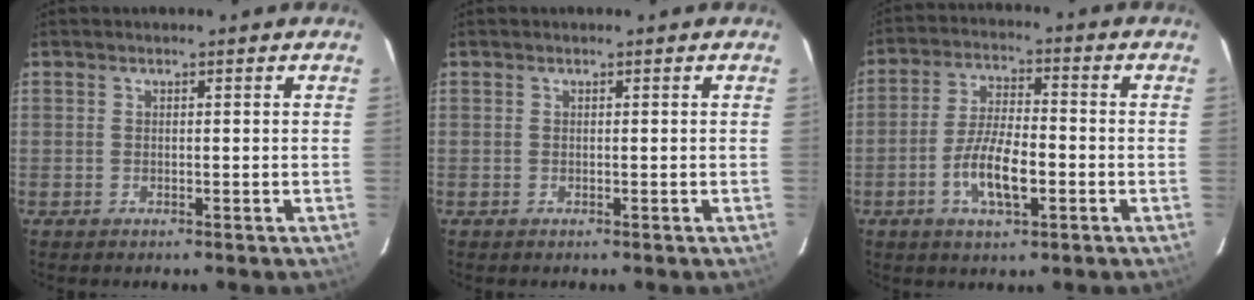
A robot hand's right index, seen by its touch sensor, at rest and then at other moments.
{"total": 0.0}
{"total": 9.2, "force": [-3.2, 3.1, 8.1], "torque": [-0.162, -0.001, -0.057]}